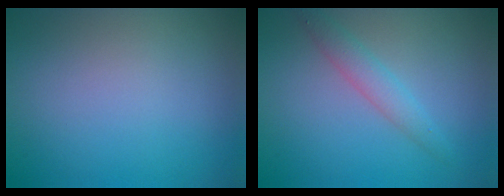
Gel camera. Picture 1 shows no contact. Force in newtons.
{"total": 2.2, "press": 2.2, "slide": 0.0}